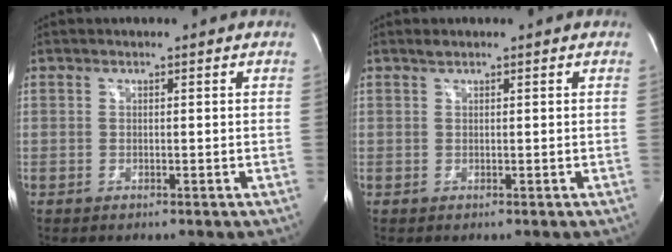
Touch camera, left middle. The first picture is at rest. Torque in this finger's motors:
{"motor_torque": [0.23, 0.16, -0.09, 0.03]}